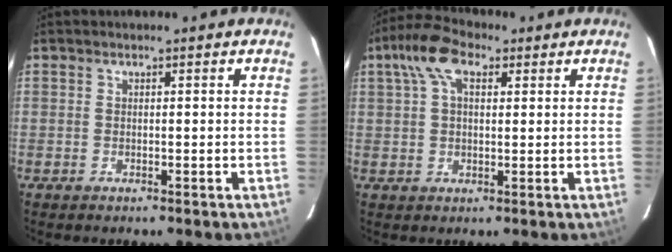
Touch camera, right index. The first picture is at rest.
{"total": 8.0, "force": [3.3, 4.1, 6.1], "torque": [-0.122, 0.029, 0.056]}